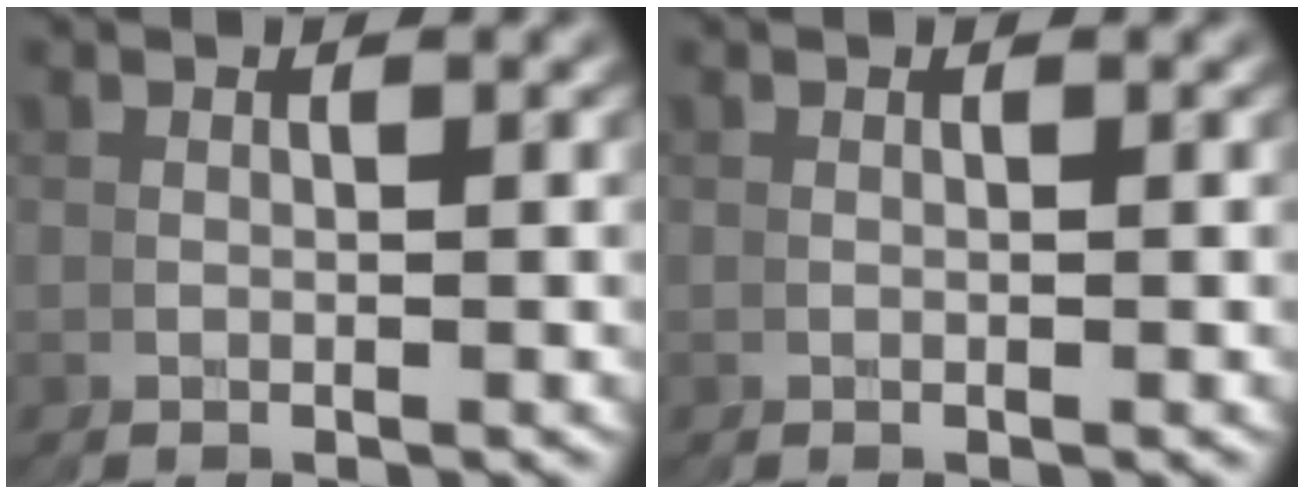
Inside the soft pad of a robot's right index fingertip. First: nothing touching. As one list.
[{"total": 0.0}]